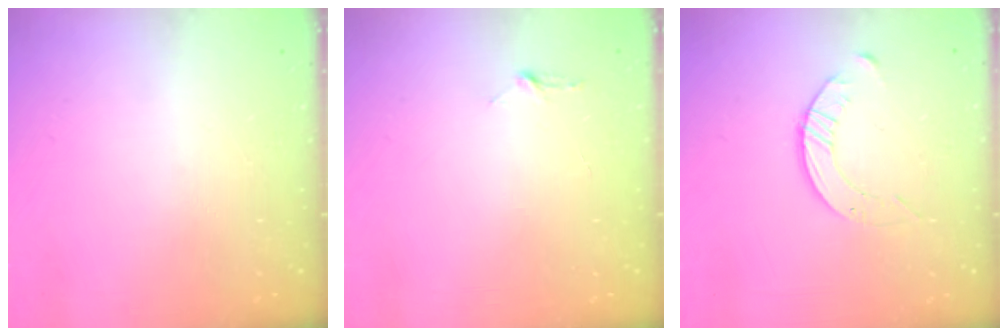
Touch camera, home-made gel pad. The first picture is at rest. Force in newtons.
{"total": 2.9, "press": 2.9, "slide": 0.3}
{"total": 3.5, "press": 3.5, "slide": 0.5}